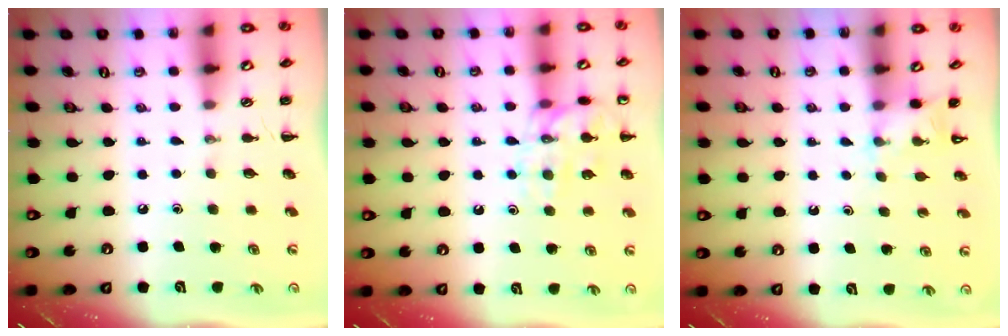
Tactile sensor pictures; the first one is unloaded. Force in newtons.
{"total": 13.9, "press": 13.9, "slide": 1.3}
{"total": 3.5, "press": 3.3, "slide": 1.2}